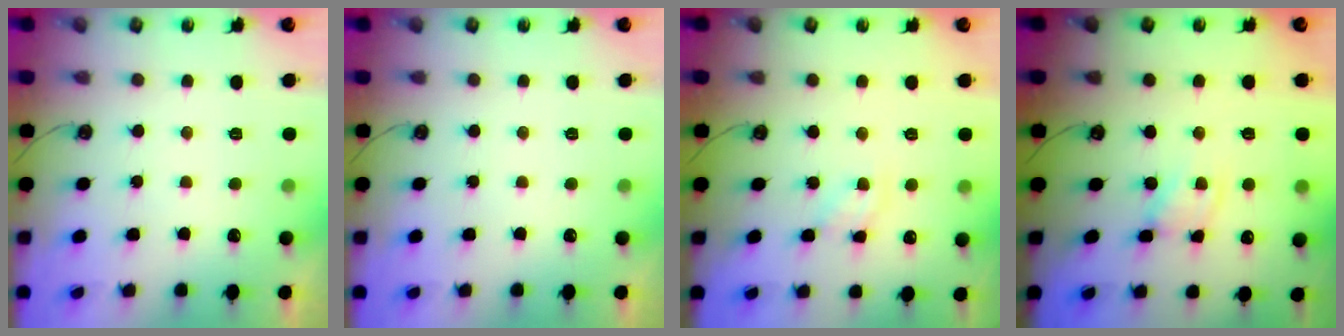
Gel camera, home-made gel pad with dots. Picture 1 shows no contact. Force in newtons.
{"total": 0.0}
{"total": 3.0, "press": 2.9, "slide": 0.4}
{"total": 2.5, "press": 2.5, "slide": 0.1}